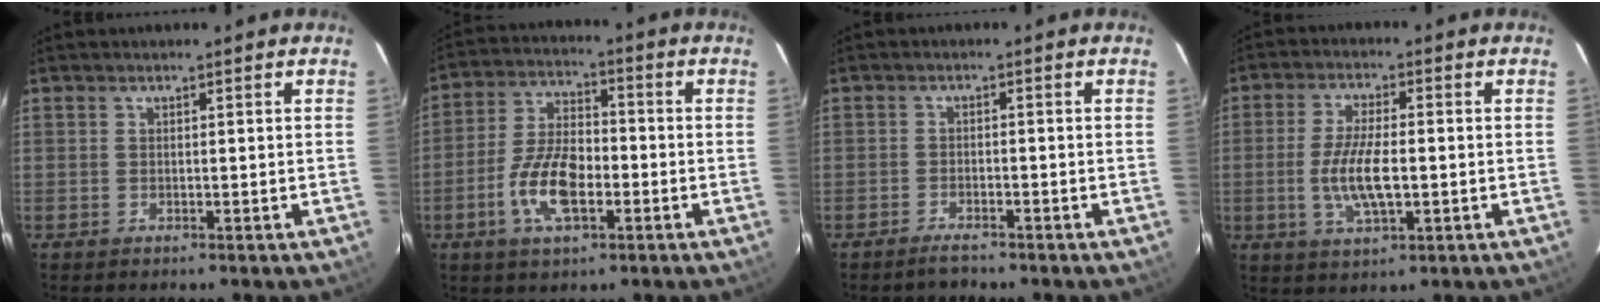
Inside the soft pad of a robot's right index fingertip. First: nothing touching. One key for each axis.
{"total": 10.9, "fx": -3.8, "fy": 5.1, "fz": 8.9, "tx": -0.185, "ty": 0.004, "tz": -0.070}
{"total": 2.5, "fx": -2.2, "fy": 0.6, "fz": 0.9, "tx": -0.027, "ty": 0.000, "tz": -0.040}
{"total": 8.8, "fx": -1.3, "fy": 2.9, "fz": 8.2, "tx": -0.166, "ty": -0.006, "tz": -0.025}